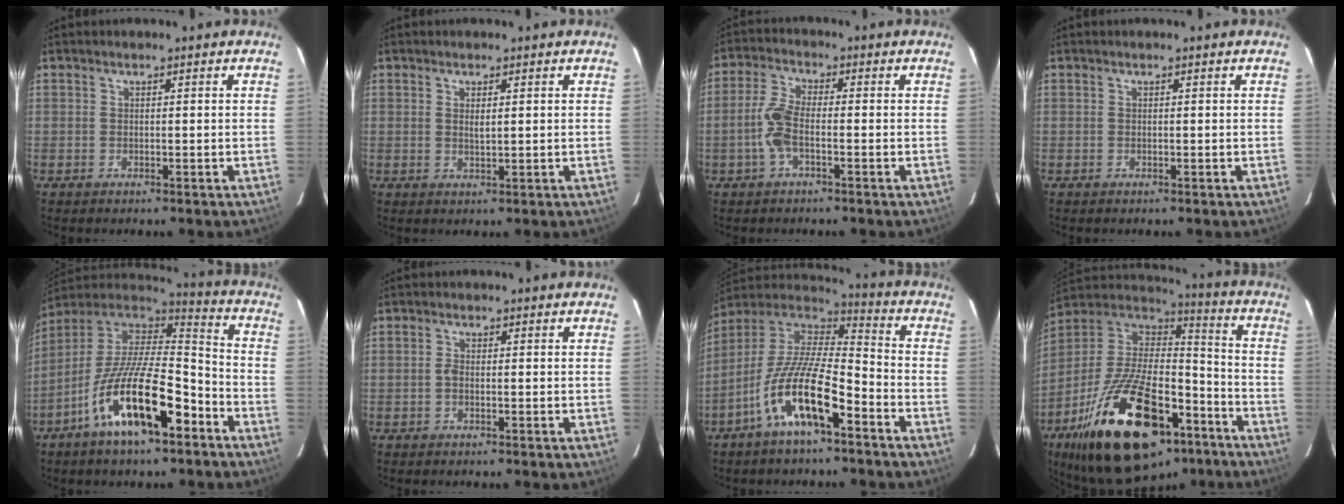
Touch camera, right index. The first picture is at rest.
{"total": 1.8, "force": [0.4, 0.6, 1.6], "torque": [-0.029, 0.000, 0.009]}
{"total": 5.5, "force": [-1.8, 1.8, 4.9], "torque": [-0.113, 0.007, -0.040]}
{"total": 0.0}
{"total": 19.8, "force": [-10.3, 6.4, 15.6], "torque": [-0.283, -0.020, -0.182]}
{"total": 1.1, "force": [-0.4, 0.6, 0.8], "torque": [-0.016, 0.004, -0.008]}
{"total": 16.3, "force": [-8.6, 4.6, 13.0], "torque": [-0.250, -0.017, -0.164]}
{"total": 32.6, "force": [-18.7, 15.1, 22.1], "torque": [-0.415, -0.010, -0.283]}